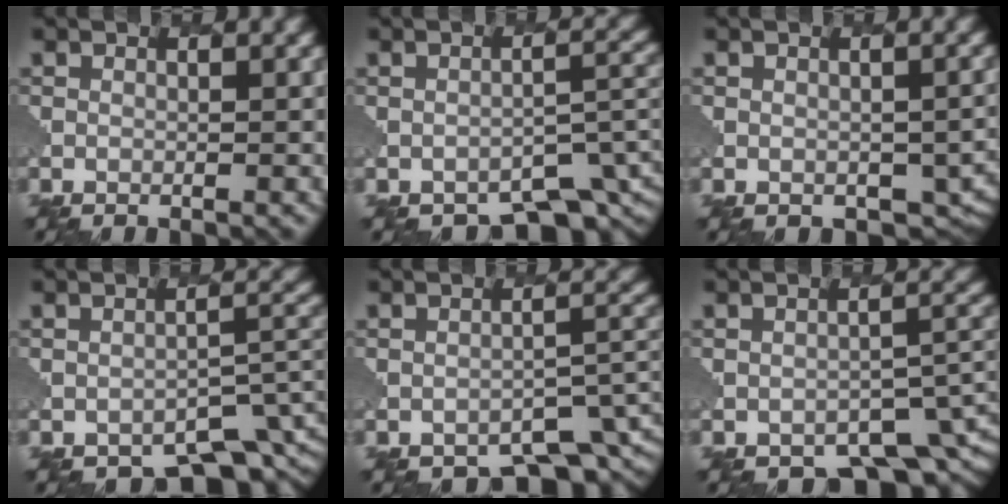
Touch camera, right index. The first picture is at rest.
{"total": 3.1, "force": [-2.8, 1.1, 0.6], "torque": [-0.003, -0.001, -0.040]}
{"total": 3.8, "force": [-1.2, 3.1, 1.9], "torque": [-0.018, -0.024, -0.009]}
{"total": 3.6, "force": [-3.1, 1.5, 1.1], "torque": [-0.007, -0.004, -0.043]}
{"total": 3.1, "force": [-2.8, 1.2, 0.7], "torque": [-0.004, -0.004, -0.039]}
{"total": 4.1, "force": [-3.3, 1.9, 1.6], "torque": [-0.010, -0.009, -0.045]}